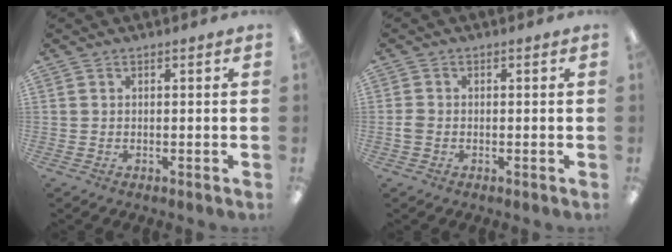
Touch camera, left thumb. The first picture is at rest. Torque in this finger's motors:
{"motor_torque": [-0.21, 0.22, 0.14, -0.18, 0.08]}